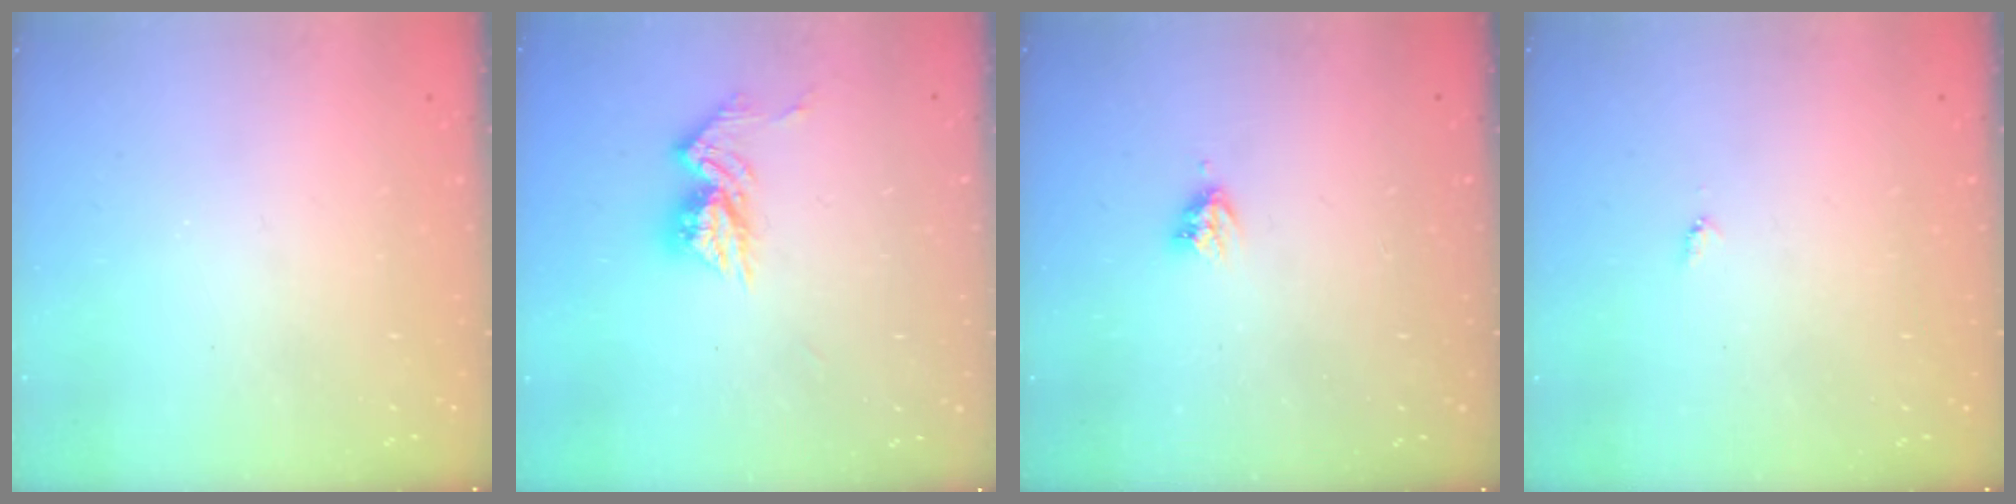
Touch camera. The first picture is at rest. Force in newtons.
{"total": 10.8, "press": 10.8, "slide": 1.0}
{"total": 3.8, "press": 3.8, "slide": 0.6}
{"total": 3.4, "press": 3.3, "slide": 0.5}